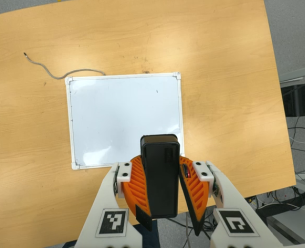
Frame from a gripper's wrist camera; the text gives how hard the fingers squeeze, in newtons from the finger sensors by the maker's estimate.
{"total": 10.6, "left": 10.4, "right": 10.7}